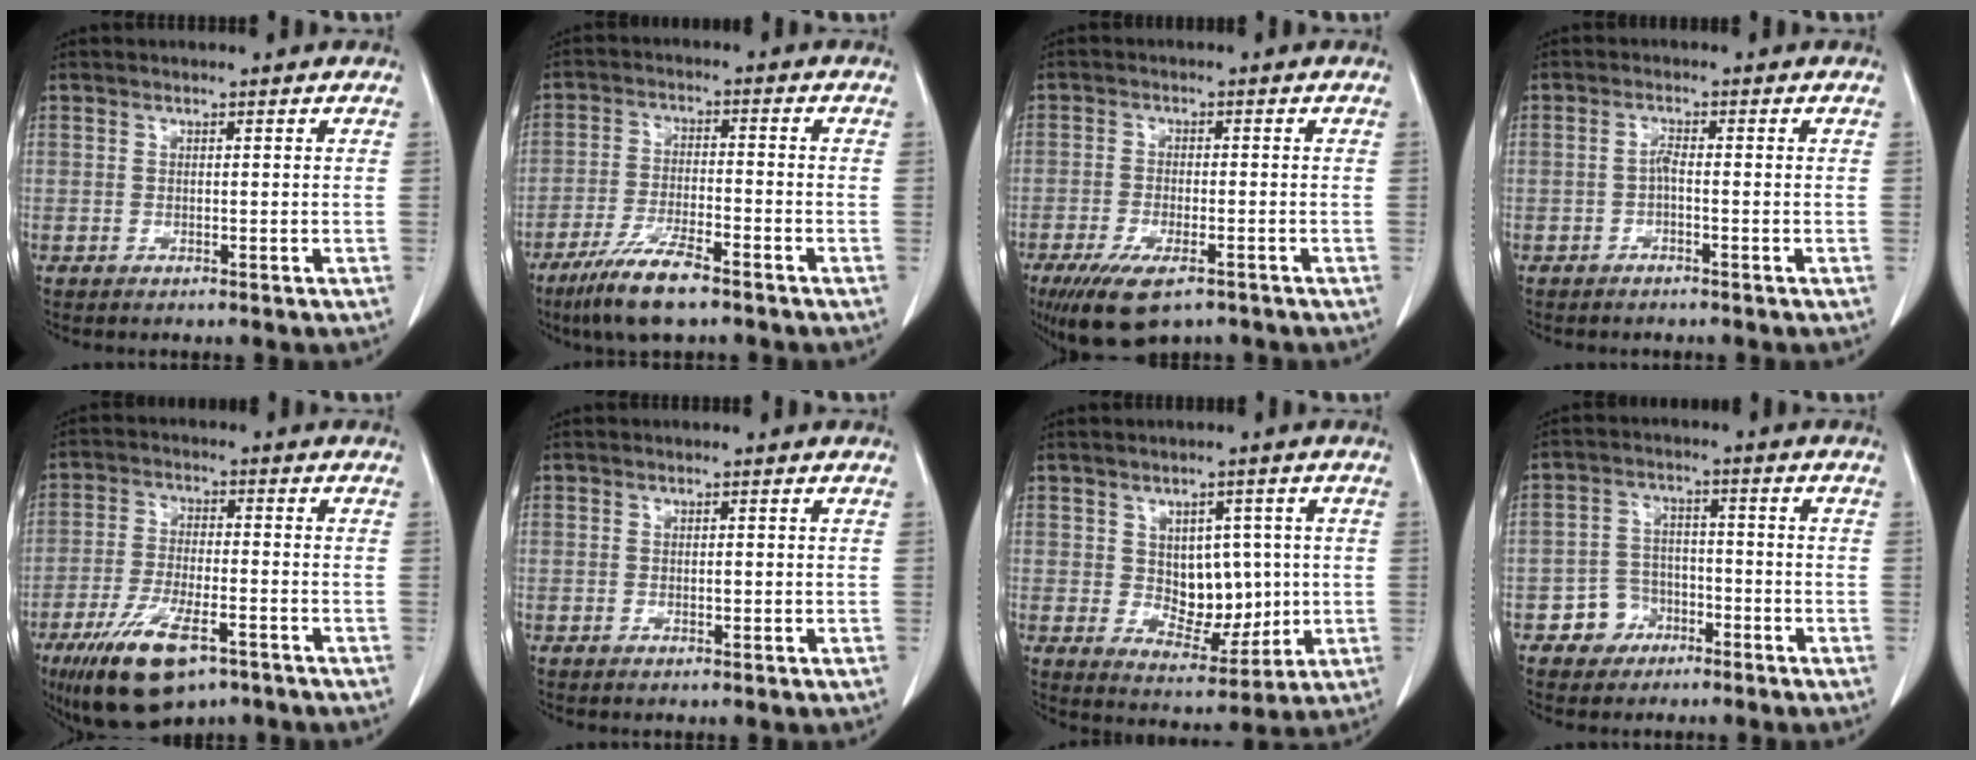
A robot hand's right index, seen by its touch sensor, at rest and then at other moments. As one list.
[{"total": 9.1, "force": [-6.4, 1.3, 6.3], "torque": [-0.125, -0.019, -0.113]}, {"total": 9.1, "force": [-5.9, 3.0, 6.2], "torque": [-0.108, -0.017, -0.094]}, {"total": 1.3, "force": [-0.5, 0.2, 1.2], "torque": [-0.022, 0.004, -0.009]}, {"total": 12.5, "force": [-7.4, 4.1, 9.2], "torque": [-0.177, -0.018, -0.123]}, {"total": 0.8, "force": [0.0, 0.4, 0.7], "torque": [-0.010, 0.001, 0.003]}, {"total": 8.4, "force": [0.7, 5.4, 6.3], "torque": [-0.088, 0.005, 0.030]}, {"total": 5.1, "force": [-2.8, 4.2, 0.6], "torque": [-0.003, 0.016, -0.045]}]